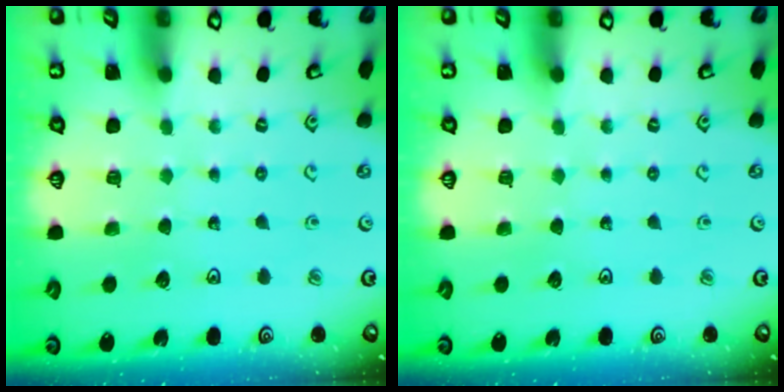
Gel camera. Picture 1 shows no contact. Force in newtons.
{"total": 0.0}